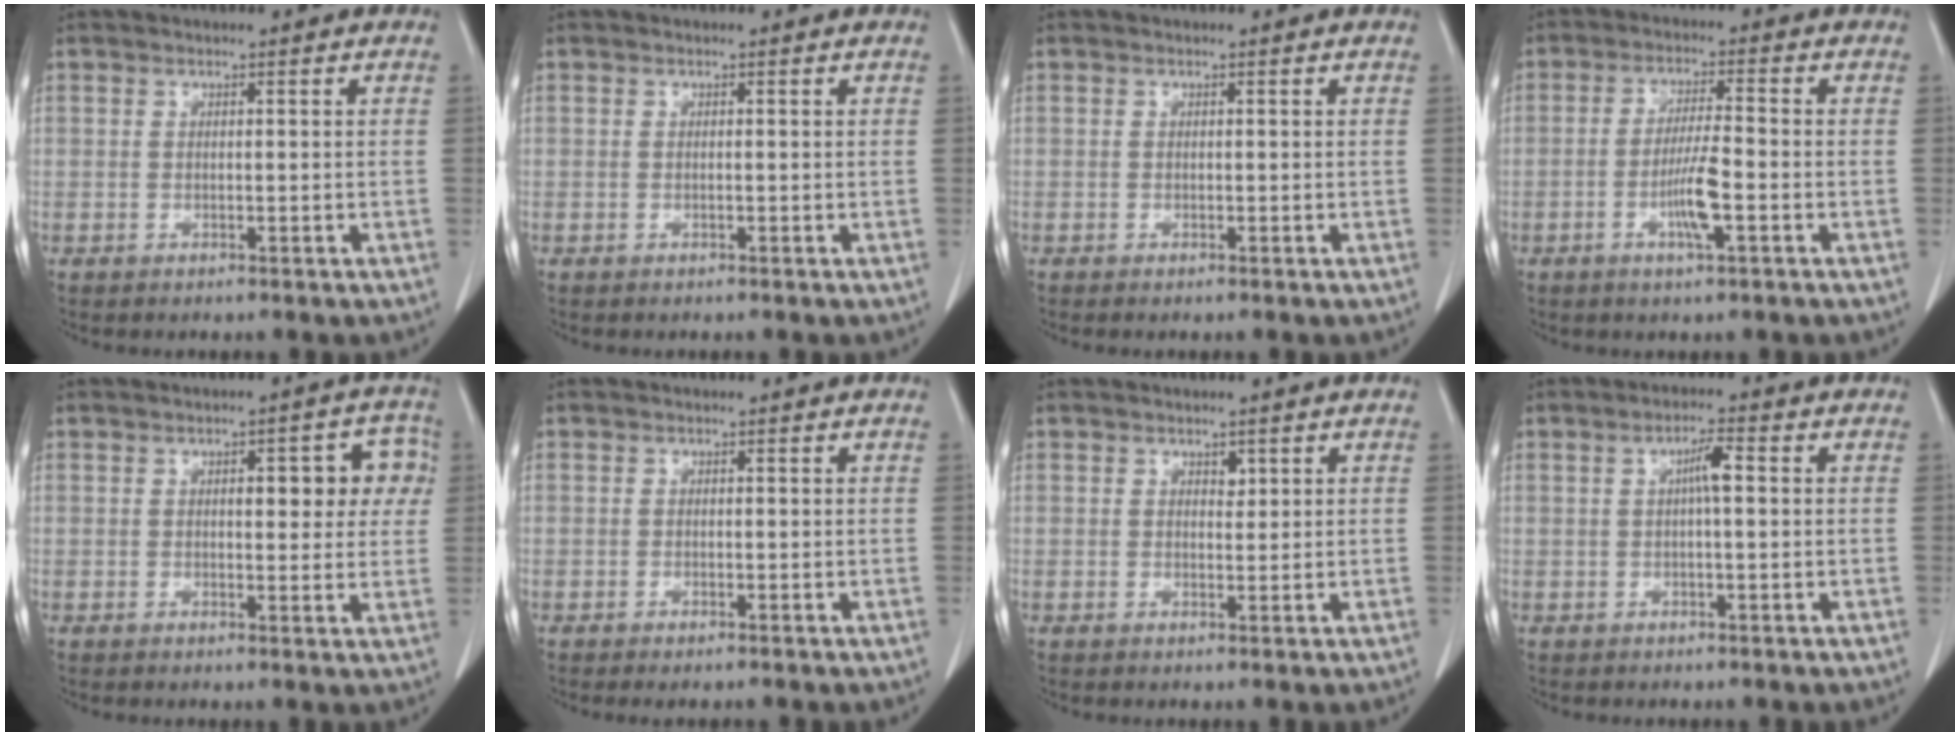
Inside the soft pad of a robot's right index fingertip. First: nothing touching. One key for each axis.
{"total": 0.0}
{"total": 0.0}
{"total": 6.0, "fx": -2.0, "fy": 0.3, "fz": 5.6, "tx": -0.109, "ty": -0.005, "tz": -0.038}
{"total": 7.2, "fx": 1.7, "fy": 2.9, "fz": 6.4, "tx": -0.065, "ty": 0.021, "tz": 0.017}
{"total": 0.7, "fx": -0.4, "fy": 0.1, "fz": 0.5, "tx": -0.009, "ty": -0.003, "tz": -0.003}
{"total": 1.1, "fx": 0.7, "fy": 0.7, "fz": 0.6, "tx": -0.005, "ty": -0.005, "tz": 0.009}
{"total": 3.3, "fx": 0.5, "fy": 0.4, "fz": 3.2, "tx": -0.058, "ty": 0.007, "tz": 0.007}